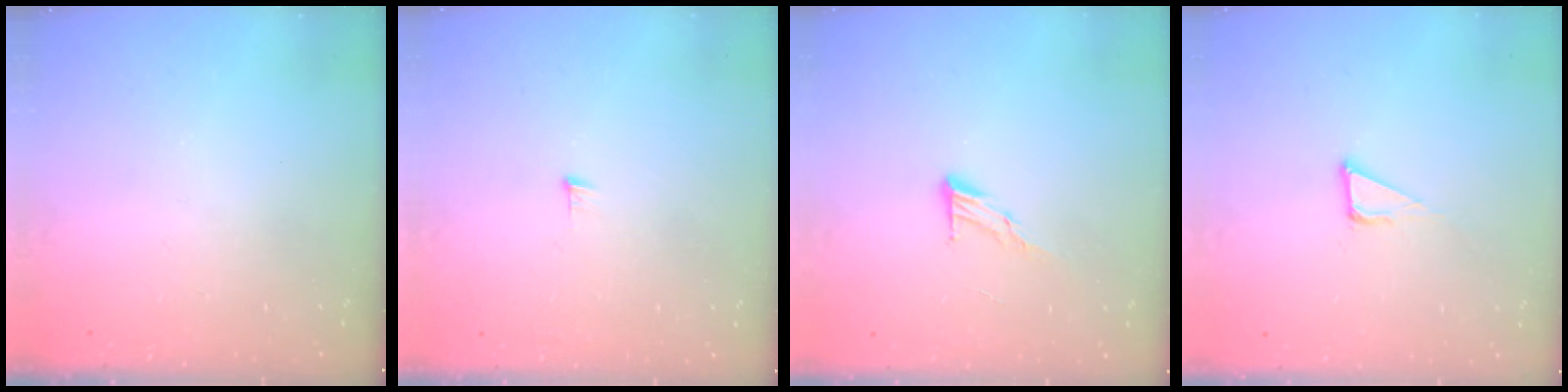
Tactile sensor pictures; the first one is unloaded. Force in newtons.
{"total": 3.6, "press": 3.5, "slide": 0.3}
{"total": 7.2, "press": 7.2, "slide": 0.6}
{"total": 3.8, "press": 3.8, "slide": 0.2}